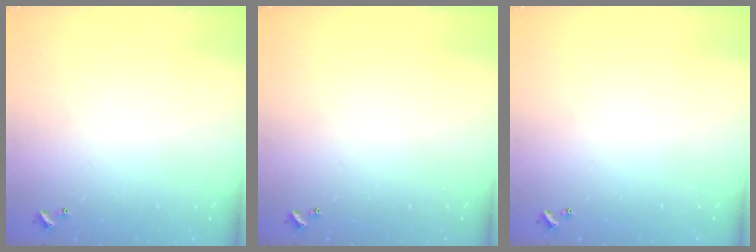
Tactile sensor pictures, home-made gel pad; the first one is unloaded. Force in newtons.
{"total": 0.0}
{"total": 0.0}